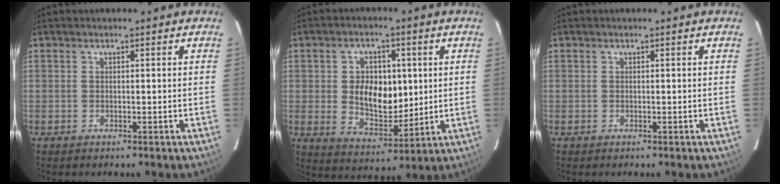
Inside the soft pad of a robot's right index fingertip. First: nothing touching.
{"total": 10.5, "force": [1.2, 6.9, 7.8], "torque": [-0.141, 0.004, 0.032]}
{"total": 0.0}